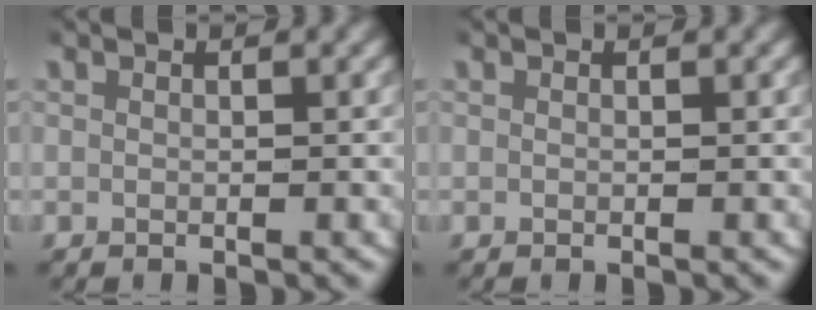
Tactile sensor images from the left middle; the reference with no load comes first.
{"total": 0.0}